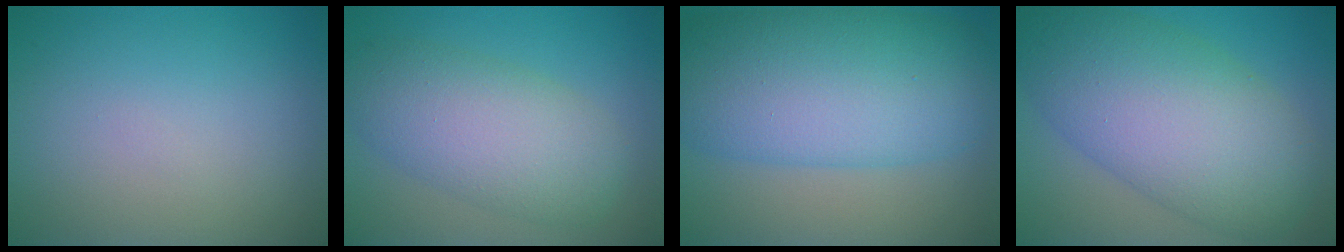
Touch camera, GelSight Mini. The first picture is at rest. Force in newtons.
{"total": 6.9, "press": 6.9, "slide": 0.2}
{"total": 12.0, "press": 12.0, "slide": 0.2}
{"total": 11.4, "press": 11.4, "slide": 0.1}